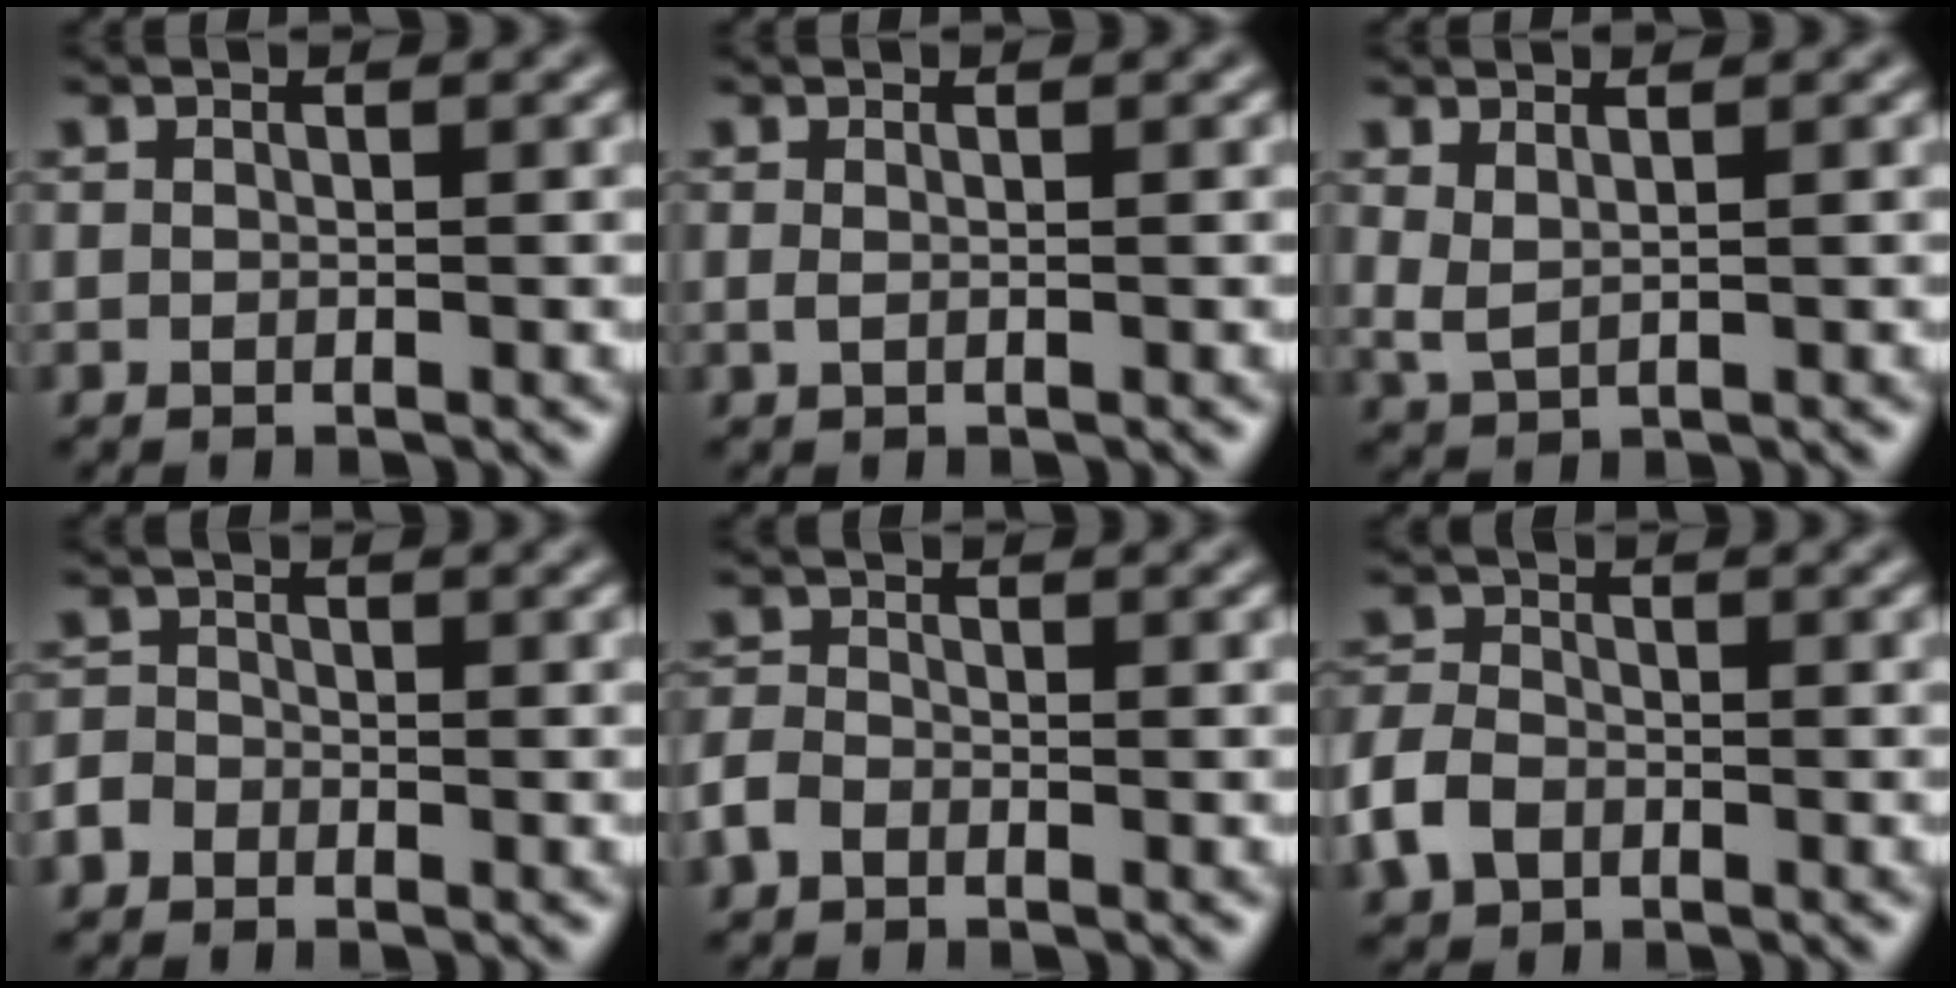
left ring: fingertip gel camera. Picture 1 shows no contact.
{"total": 0.5, "force": [0.1, 0.1, 0.5], "torque": [-0.013, 0.002, 0.002]}
{"total": 1.4, "force": [0.9, 0.5, 1.0], "torque": [-0.028, -0.005, 0.023]}
{"total": 2.1, "force": [-1.2, 1.6, 0.6], "torque": [-0.003, 0.003, -0.026]}
{"total": 1.9, "force": [-1.2, 1.2, 0.8], "torque": [-0.016, 0.003, -0.031]}
{"total": 3.7, "force": [-1.7, 2.8, 1.9], "torque": [-0.047, 0.001, -0.040]}